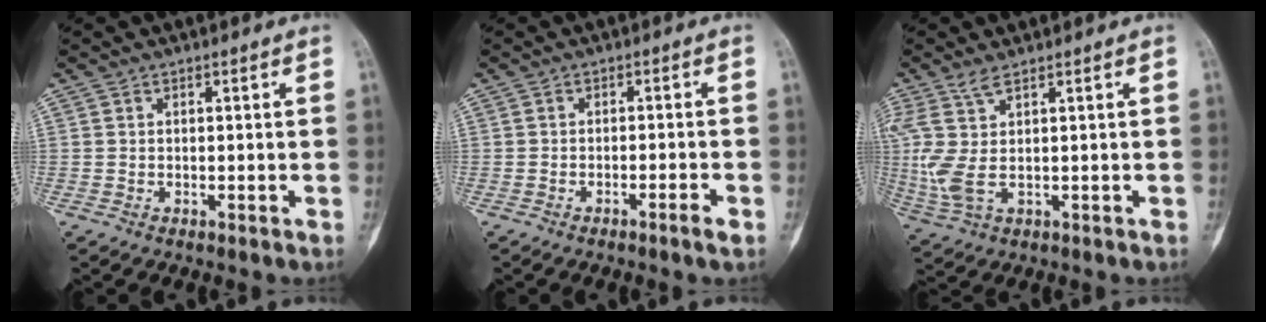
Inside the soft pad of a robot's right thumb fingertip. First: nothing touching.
{"total": 2.2, "force": [-1.4, -0.1, 1.7], "torque": [-0.036, 0.007, -0.023]}
{"total": 7.8, "force": [1.8, 2.4, 7.2], "torque": [-0.211, -0.002, 0.049]}